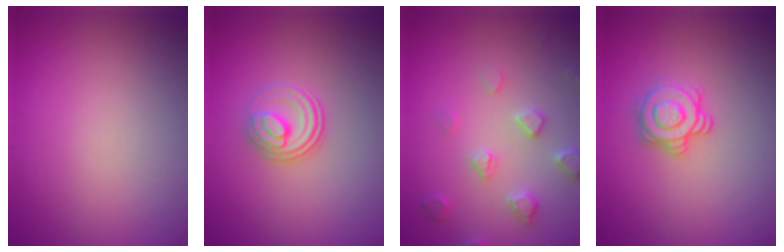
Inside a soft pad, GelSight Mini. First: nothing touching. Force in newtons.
{"total": 2.9, "press": 2.4, "slide": 1.6}
{"total": 2.9, "press": 2.8, "slide": 0.7}
{"total": 2.8, "press": 2.7, "slide": 0.7}